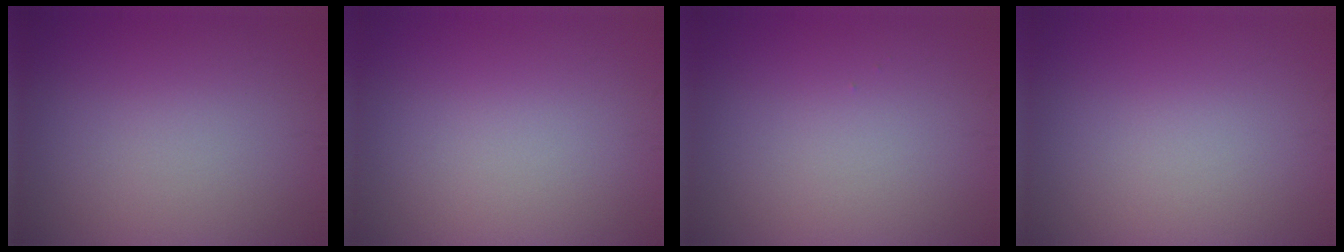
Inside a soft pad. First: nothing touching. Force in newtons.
{"total": 0.0}
{"total": 0.0}
{"total": 0.0}